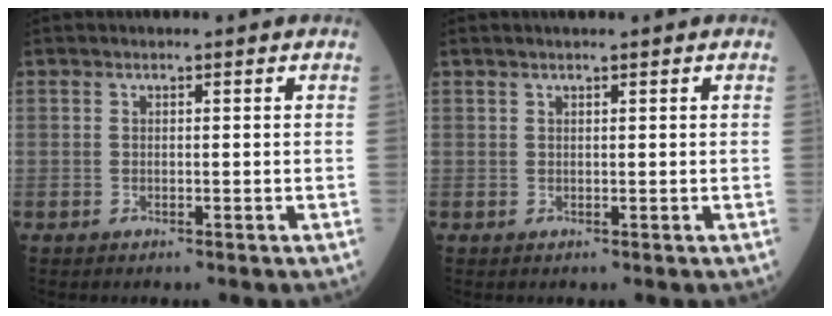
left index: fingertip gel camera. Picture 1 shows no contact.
{"total": 0.7, "force": [0.4, -0.1, 0.5], "torque": [-0.011, 0.005, 0.010]}